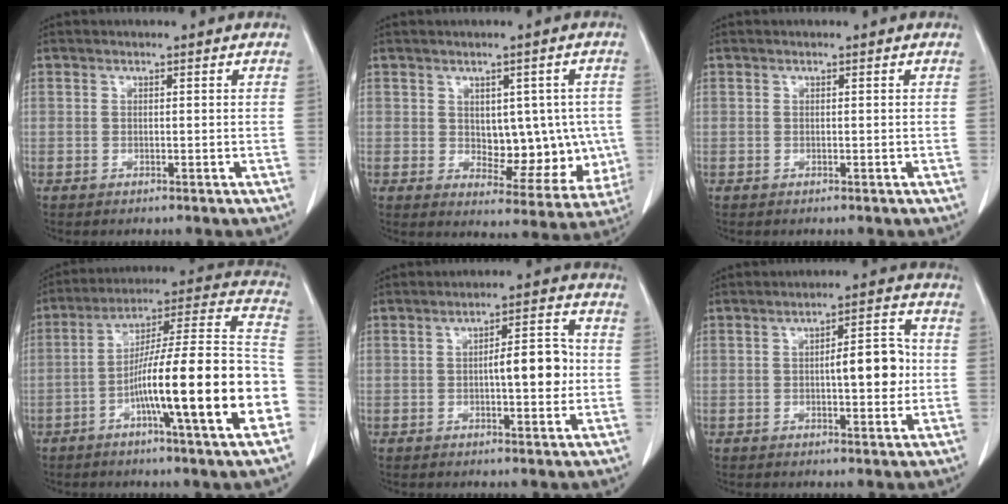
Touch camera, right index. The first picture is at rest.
{"total": 10.3, "force": [0.1, 6.0, 8.3], "torque": [-0.087, 0.012, 0.024]}
{"total": 0.0}
{"total": 22.8, "force": [-6.9, 0.7, 21.8], "torque": [-0.267, 0.013, -0.111]}
{"total": 7.0, "force": [-0.2, 2.0, 6.7], "torque": [-0.093, 0.014, -0.003]}
{"total": 7.2, "force": [-0.1, 2.2, 6.9], "torque": [-0.092, 0.014, 0.000]}